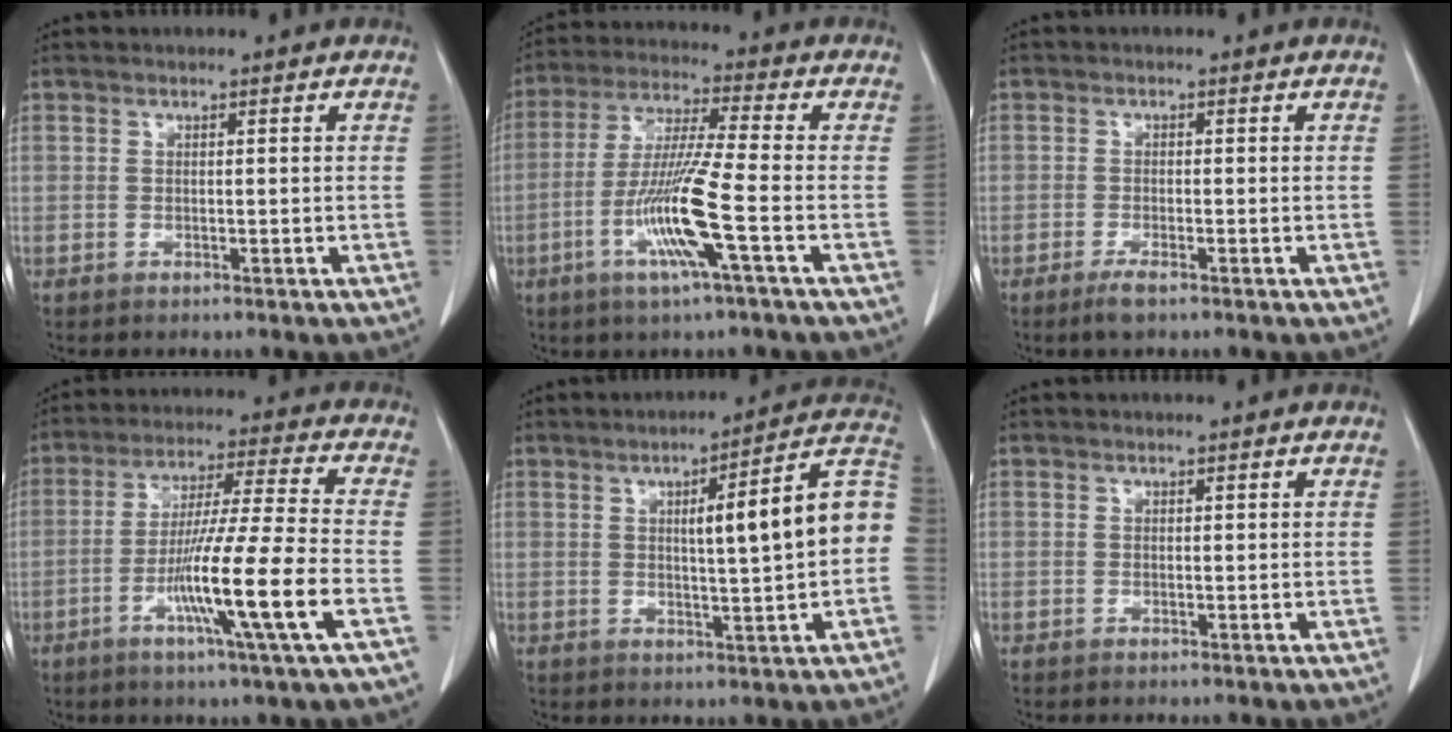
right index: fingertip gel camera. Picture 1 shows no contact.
{"total": 11.8, "force": [-4.1, -0.7, 11.1], "torque": [-0.224, -0.014, -0.083]}
{"total": 2.1, "force": [-1.5, 0.2, 1.4], "torque": [-0.033, -0.004, -0.029]}
{"total": 14.4, "force": [-5.1, -1.7, 13.4], "torque": [-0.245, -0.016, -0.095]}
{"total": 13.1, "force": [0.8, 1.0, 13.0], "torque": [-0.170, 0.029, 0.008]}
{"total": 0.0}